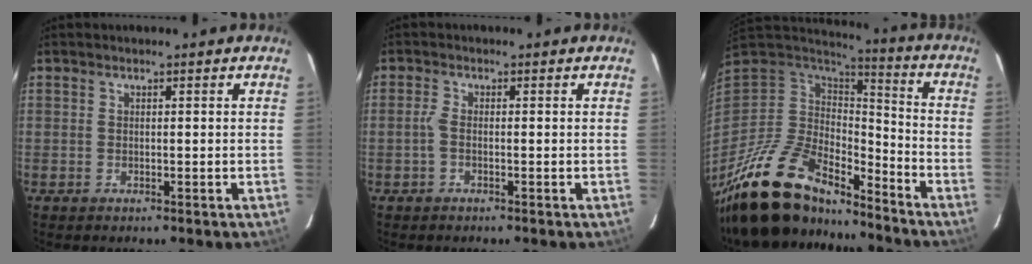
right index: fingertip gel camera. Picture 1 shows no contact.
{"total": 1.6, "force": [-0.4, 0.5, 1.5], "torque": [-0.033, 0.002, -0.011]}
{"total": 23.2, "force": [-18.4, 8.3, 11.5], "torque": [-0.233, -0.024, -0.322]}